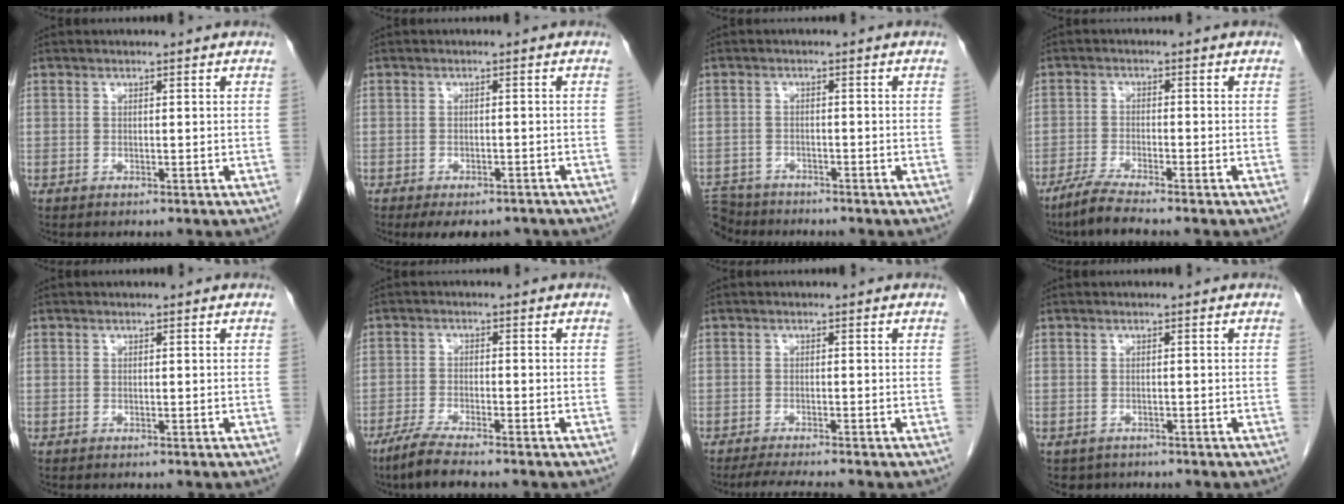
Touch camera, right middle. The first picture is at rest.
{"total": 7.3, "force": [-5.8, 3.2, 3.0], "torque": [-0.032, -0.002, -0.074]}
{"total": 6.4, "force": [-5.9, 2.4, 0.4], "torque": [-0.012, -0.001, -0.105]}
{"total": 5.1, "force": [-4.2, -0.1, 3.0], "torque": [-0.061, -0.015, -0.079]}
{"total": 0.0}
{"total": 5.7, "force": [-4.5, 0.4, 3.5], "torque": [-0.069, -0.015, -0.078]}
{"total": 3.9, "force": [-3.4, -0.6, 1.8], "torque": [-0.034, -0.017, -0.058]}
{"total": 2.0, "force": [-1.5, 1.2, 0.0], "torque": [-0.009, 0.000, -0.023]}